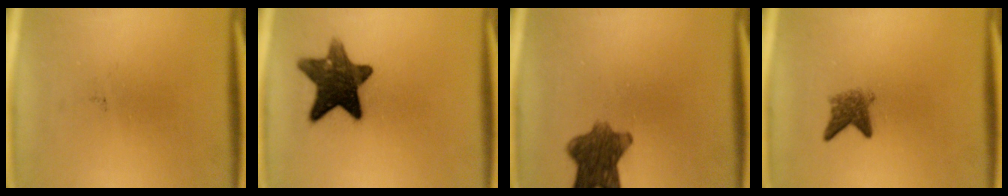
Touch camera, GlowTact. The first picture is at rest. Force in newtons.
{"total": 12.3}
{"total": 8.4}
{"total": 3.1}